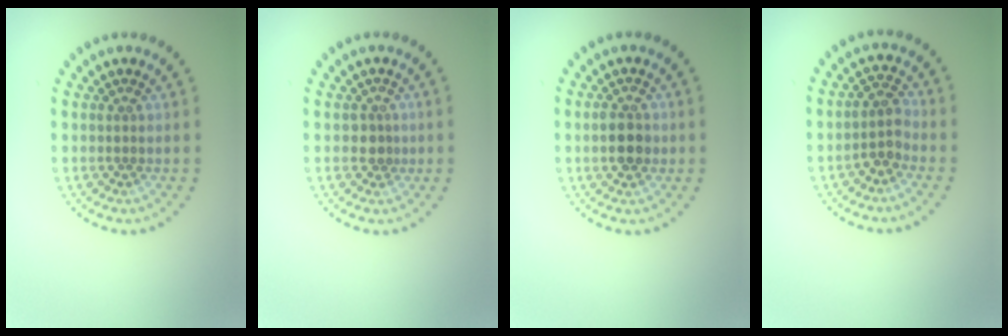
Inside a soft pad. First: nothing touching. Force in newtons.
{"total": 1.7, "press": 1.4, "slide": 0.9}
{"total": 2.7, "press": 2.7, "slide": 0.2}
{"total": 2.1, "press": 1.8, "slide": 1.2}